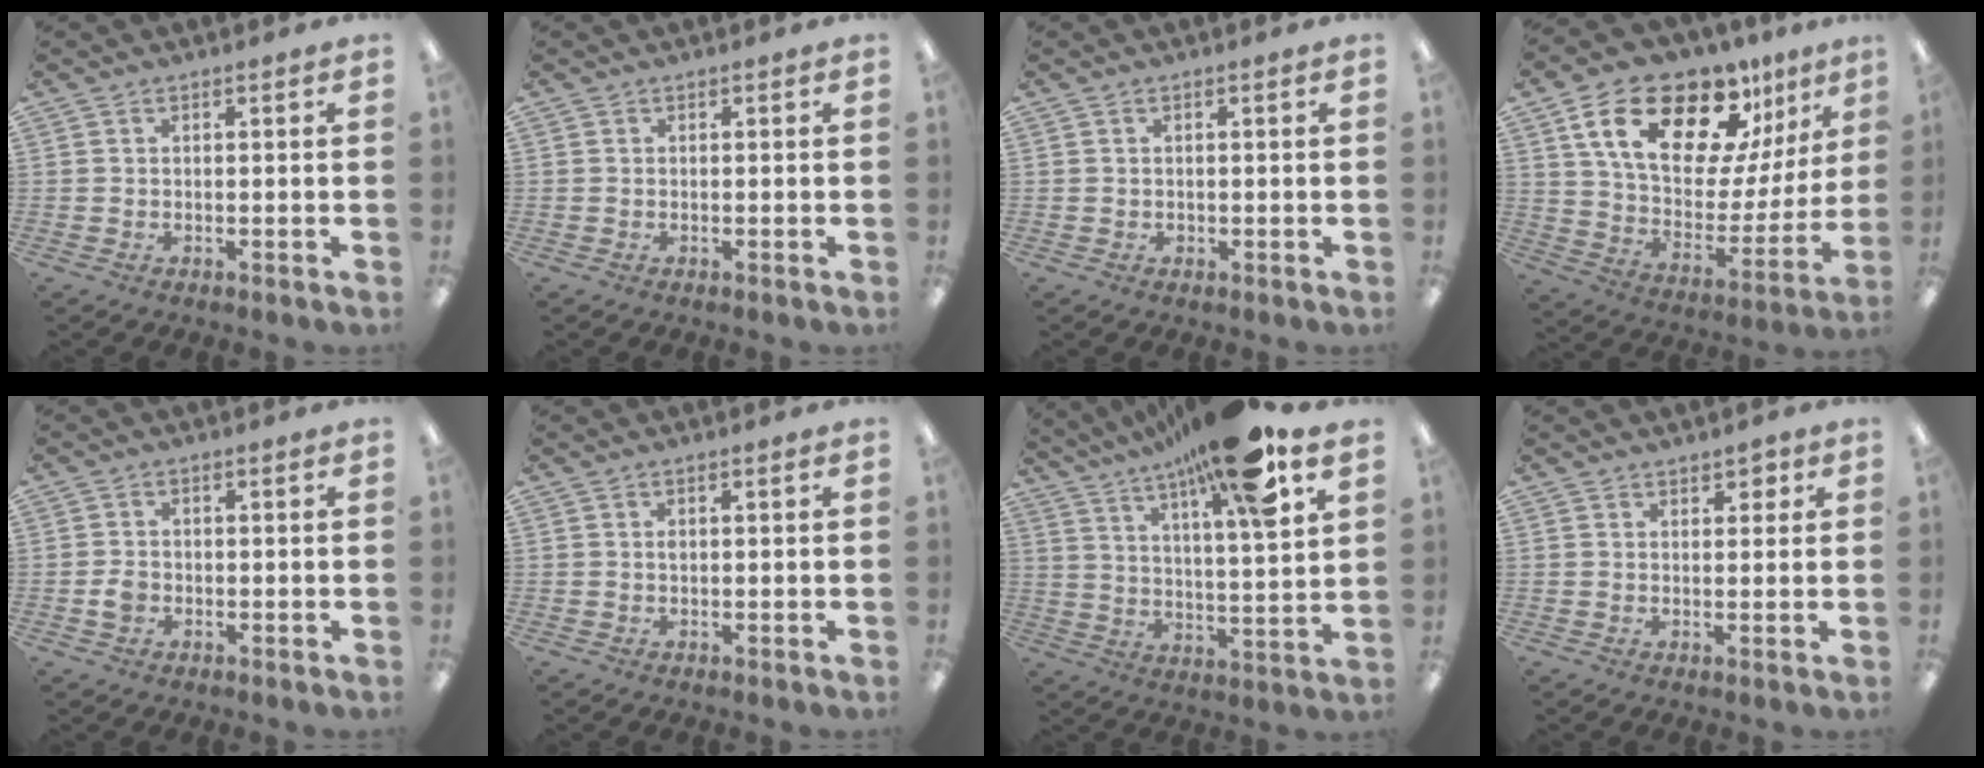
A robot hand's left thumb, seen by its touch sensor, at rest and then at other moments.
{"total": 0.0}
{"total": 0.7, "force": [0.1, 0.5, 0.5], "torque": [-0.009, 0.005, 0.001]}
{"total": 22.8, "force": [14.5, 10.9, 13.9], "torque": [-0.232, -0.083, 0.250]}
{"total": 2.6, "force": [-0.5, 2.0, 1.6], "torque": [-0.028, 0.005, -0.010]}
{"total": 1.0, "force": [0.2, 0.4, 0.9], "torque": [-0.019, 0.003, 0.002]}
{"total": 16.3, "force": [11.9, 2.1, 10.9], "torque": [-0.191, -0.061, 0.188]}
{"total": 2.1, "force": [1.5, 1.2, 0.8], "torque": [0.001, -0.005, 0.023]}